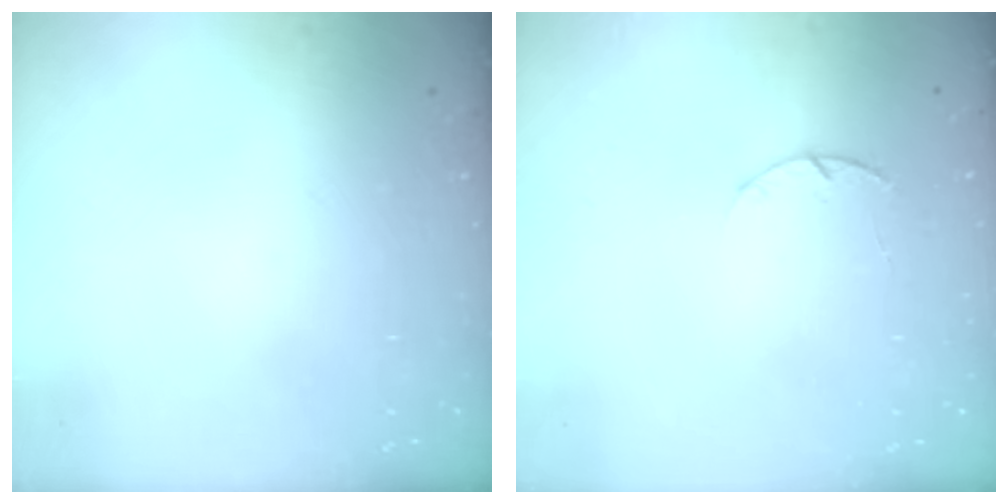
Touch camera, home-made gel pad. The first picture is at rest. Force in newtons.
{"total": 2.9, "press": 2.9, "slide": 0.5}